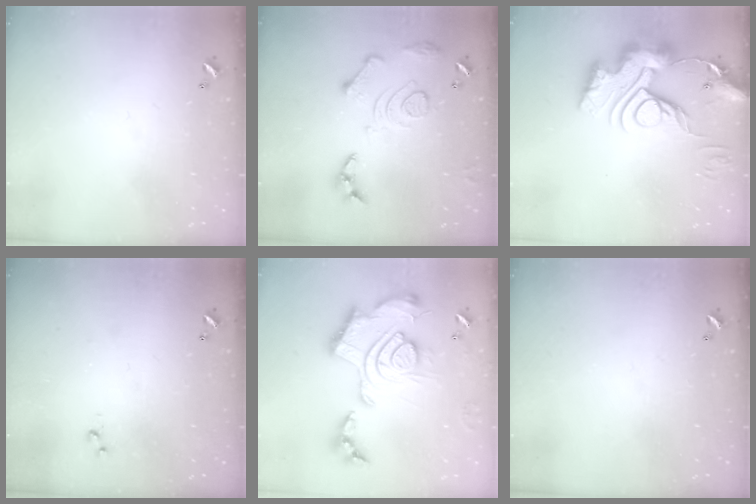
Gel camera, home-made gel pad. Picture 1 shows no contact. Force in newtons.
{"total": 14.6, "press": 14.5, "slide": 1.6}
{"total": 18.7, "press": 18.6, "slide": 1.7}
{"total": 3.0, "press": 3.0, "slide": 0.4}
{"total": 2.5, "press": 1.9, "slide": 1.7}
{"total": 0.0}